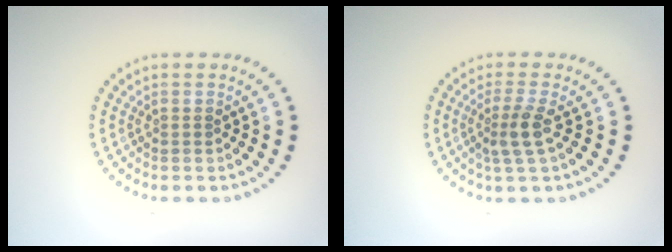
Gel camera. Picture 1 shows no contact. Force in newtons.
{"total": 2.3, "press": 1.8, "slide": 1.5}